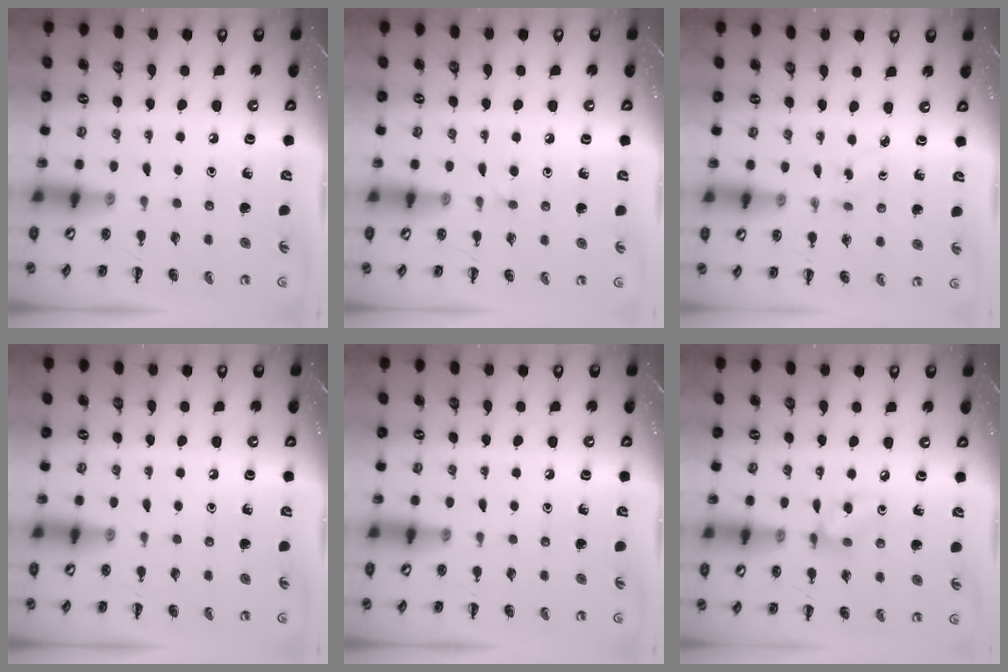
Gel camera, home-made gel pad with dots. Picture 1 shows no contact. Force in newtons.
{"total": 2.4, "press": 2.3, "slide": 0.9}
{"total": 1.7, "press": 1.5, "slide": 0.8}
{"total": 0.0}
{"total": 0.0}
{"total": 5.6, "press": 5.6, "slide": 0.3}